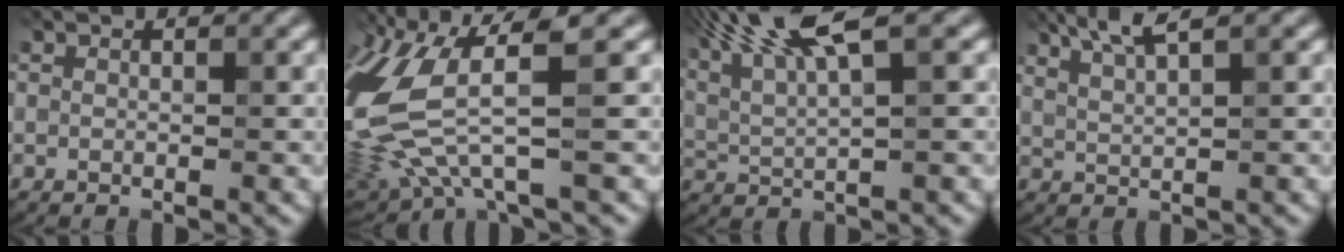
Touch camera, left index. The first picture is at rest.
{"total": 9.7, "force": [0.3, 3.3, 9.1], "torque": [-0.225, -0.015, 0.003]}
{"total": 9.4, "force": [5.2, 2.4, 7.4], "torque": [-0.132, 0.021, 0.087]}
{"total": 3.8, "force": [2.6, 0.6, 2.7], "torque": [-0.045, 0.010, 0.051]}